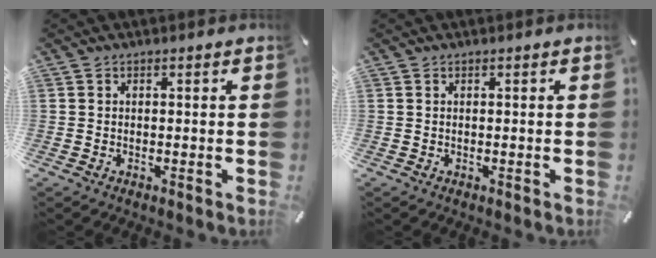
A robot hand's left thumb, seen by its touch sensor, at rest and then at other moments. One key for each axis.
{"total": 0.0}